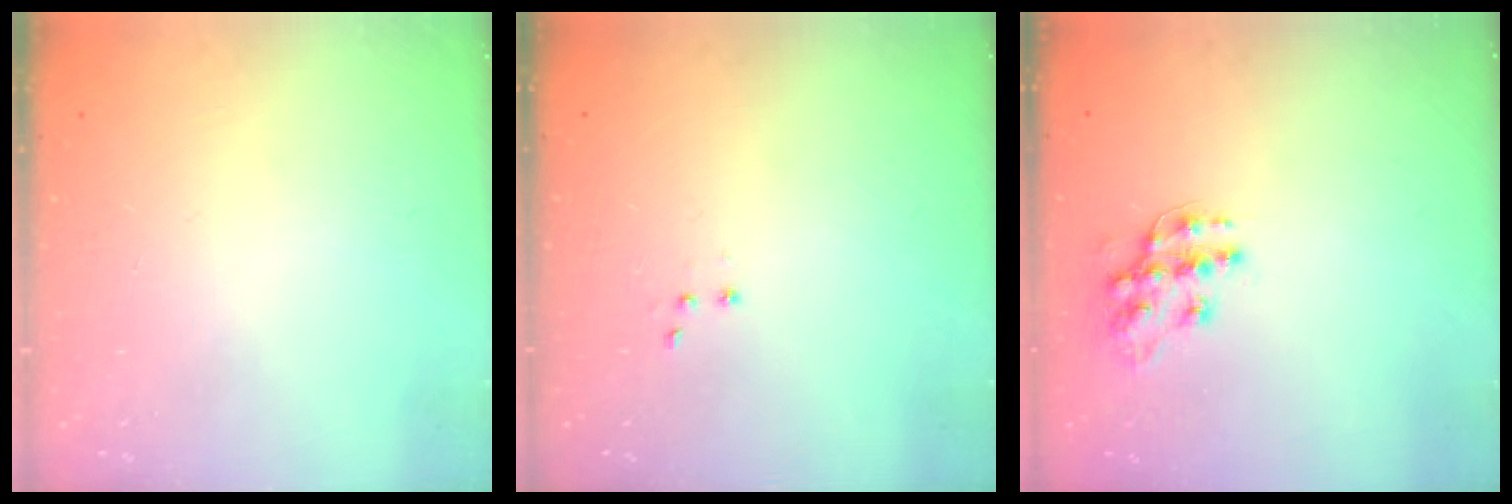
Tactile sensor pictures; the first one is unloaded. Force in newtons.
{"total": 3.0, "press": 2.9, "slide": 0.7}
{"total": 12.2, "press": 12.2, "slide": 0.9}